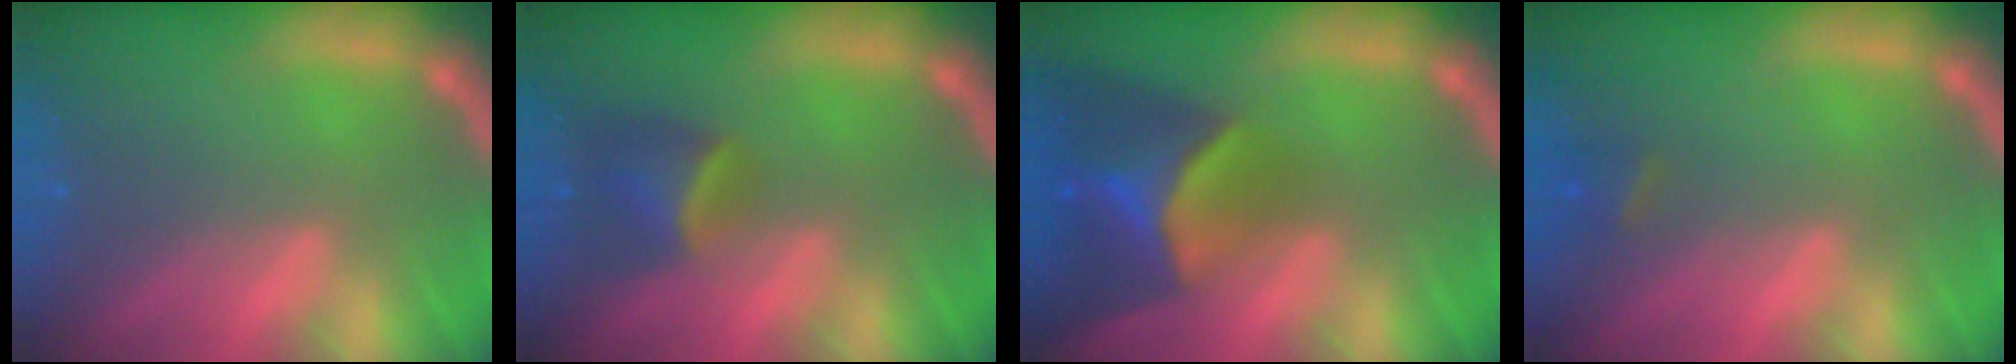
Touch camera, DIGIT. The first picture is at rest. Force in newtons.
{"total": 3.4}
{"total": 8.9}
{"total": 1.4}